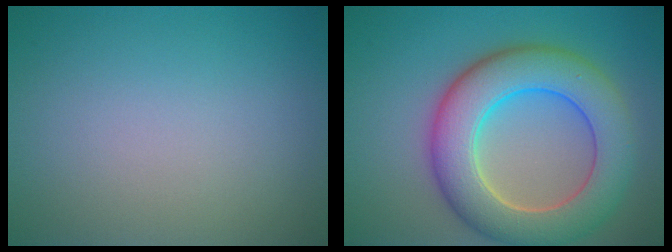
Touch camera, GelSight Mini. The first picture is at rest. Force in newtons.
{"total": 9.2, "press": 9.2, "slide": 0.6}